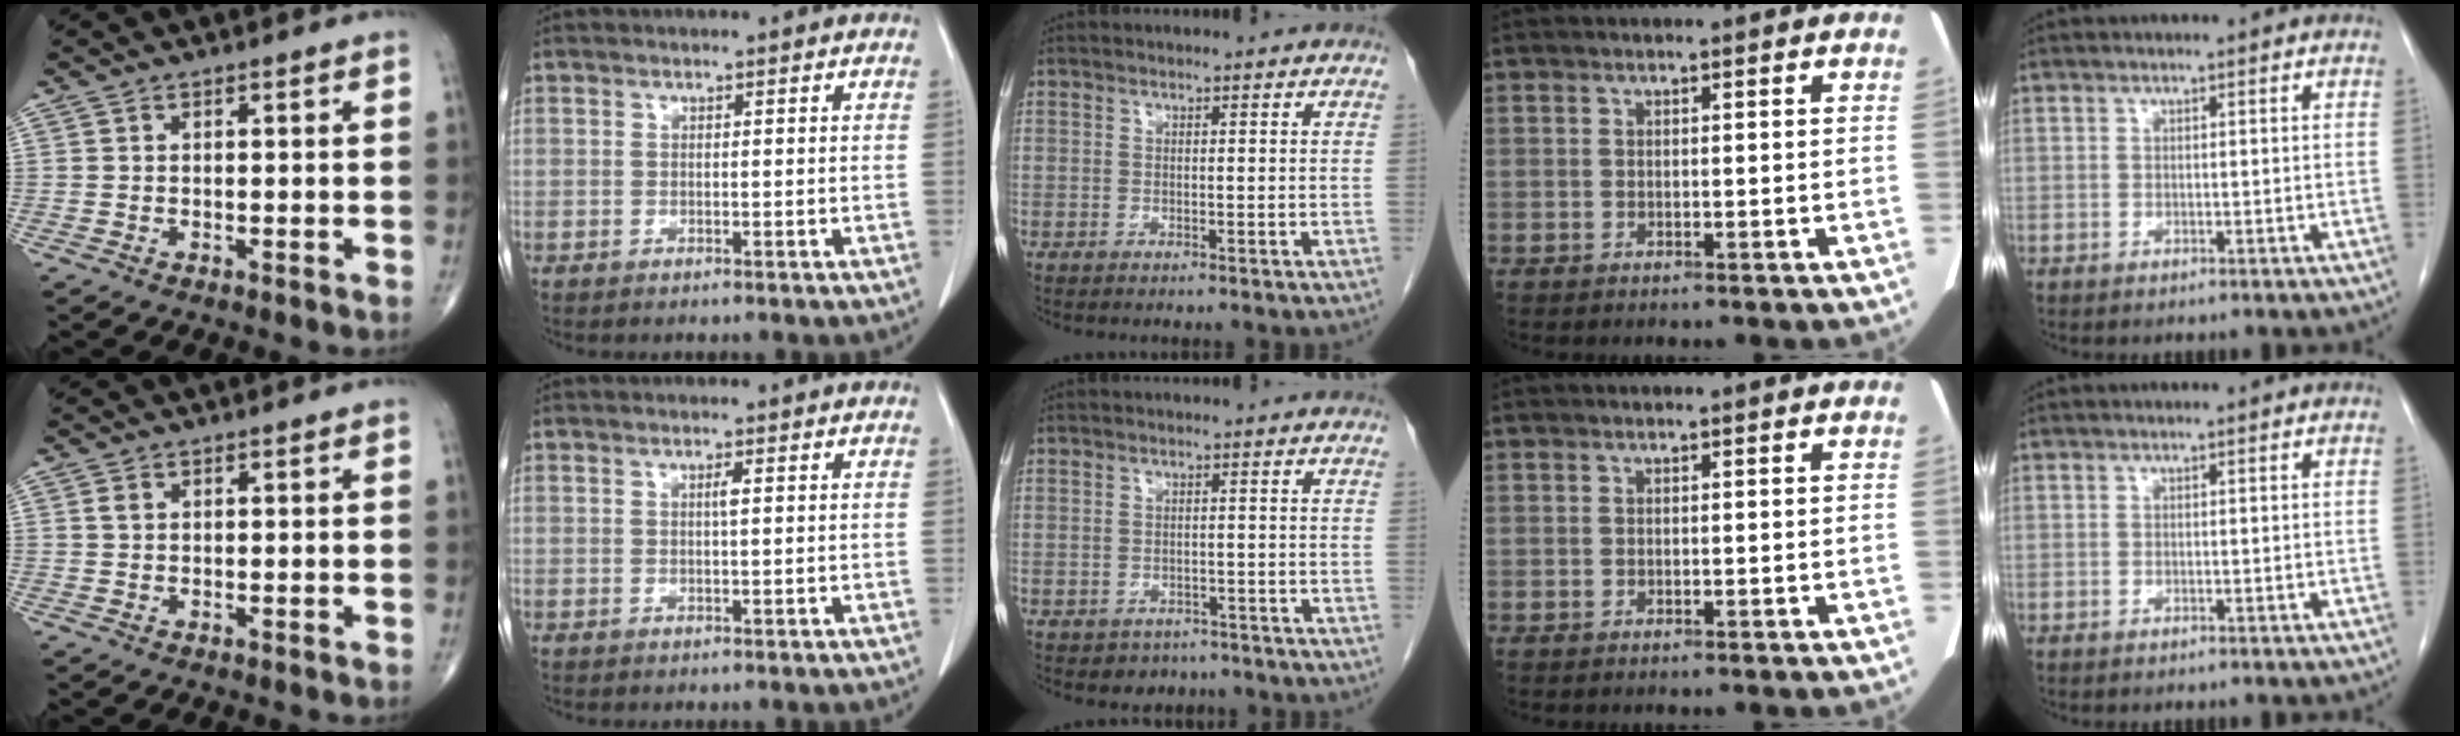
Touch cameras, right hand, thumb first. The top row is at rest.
{"thumb": {"total": 1.2, "force": [0.4, 0.8, 0.7], "torque": [-0.013, 0.002, 0.009]}, "index": {"total": 1.0, "force": [0.2, -0.2, 1.0], "torque": [-0.022, 0.000, 0.004]}, "middle": {"total": 3.0, "force": [-2.2, 2.0, 0.0], "torque": [-0.007, 0.008, -0.030]}}